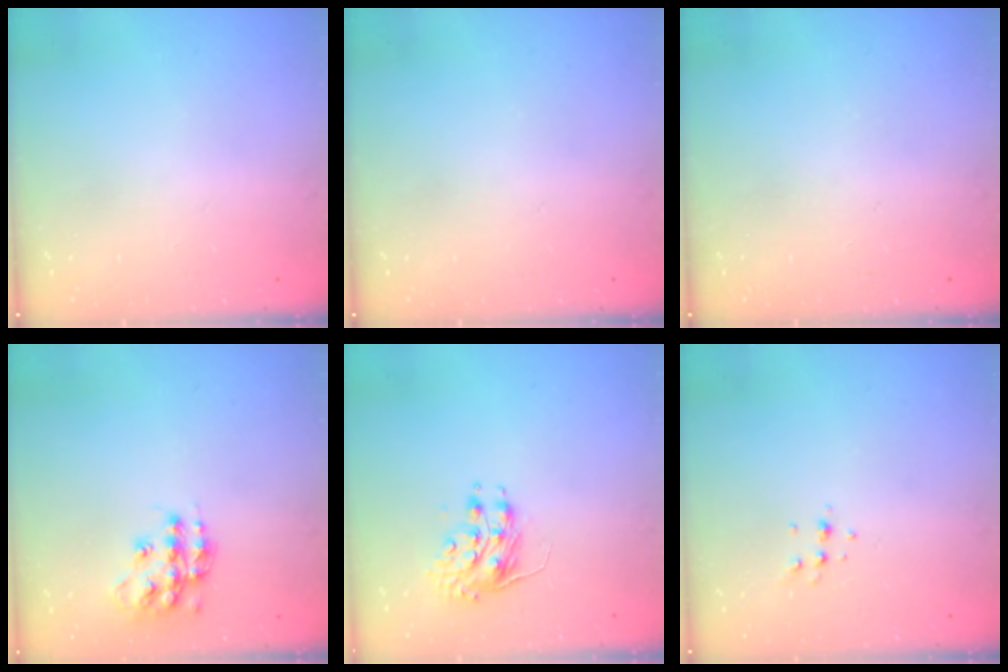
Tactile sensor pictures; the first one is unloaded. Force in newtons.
{"total": 0.0}
{"total": 0.0}
{"total": 13.8, "press": 13.8, "slide": 0.8}
{"total": 8.0, "press": 8.0, "slide": 0.2}
{"total": 4.3, "press": 4.2, "slide": 0.9}